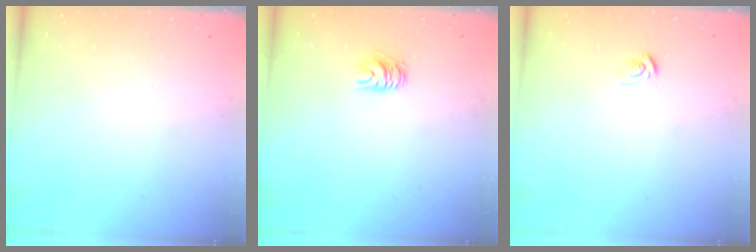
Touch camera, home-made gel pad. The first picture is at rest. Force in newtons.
{"total": 5.5, "press": 5.5, "slide": 0.4}
{"total": 3.6, "press": 3.6, "slide": 0.2}